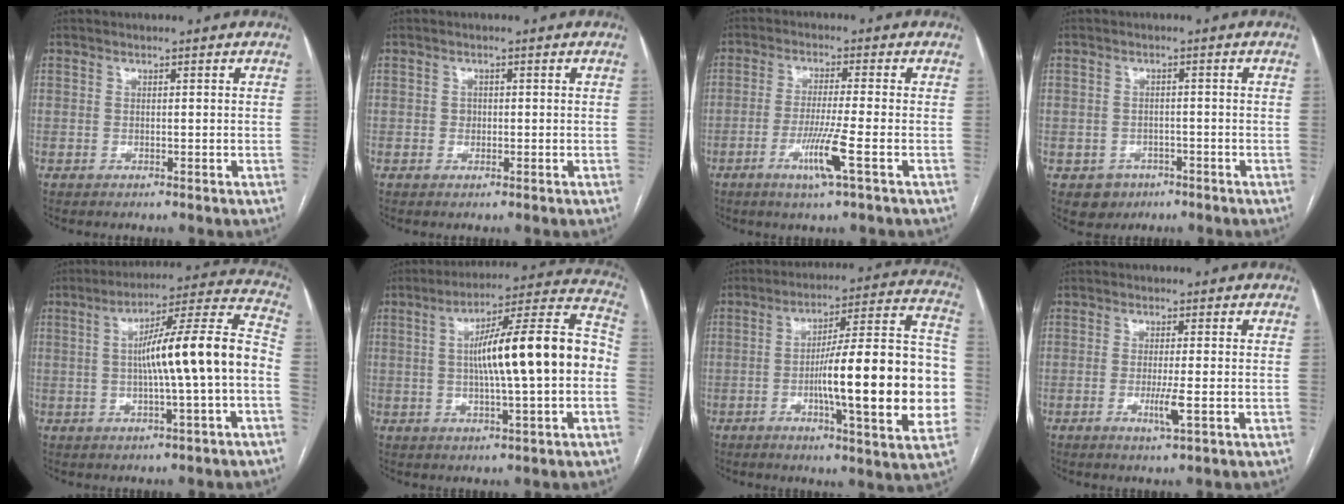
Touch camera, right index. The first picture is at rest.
{"total": 1.1, "force": [0.0, 1.0, 0.5], "torque": [-0.005, 0.003, 0.000]}
{"total": 6.8, "force": [-2.7, -0.8, 6.1], "torque": [-0.118, -0.018, -0.053]}
{"total": 3.7, "force": [-1.8, 3.2, 0.4], "torque": [0.000, 0.011, -0.020]}
{"total": 14.3, "force": [-1.5, 0.2, 14.2], "torque": [-0.219, 0.026, -0.026]}
{"total": 16.8, "force": [-0.4, 1.8, 16.7], "torque": [-0.257, 0.034, -0.009]}
{"total": 22.0, "force": [-3.6, 2.6, 21.6], "torque": [-0.267, 0.024, -0.048]}
{"total": 3.3, "force": [-0.9, -0.1, 3.2], "torque": [-0.061, -0.008, -0.016]}